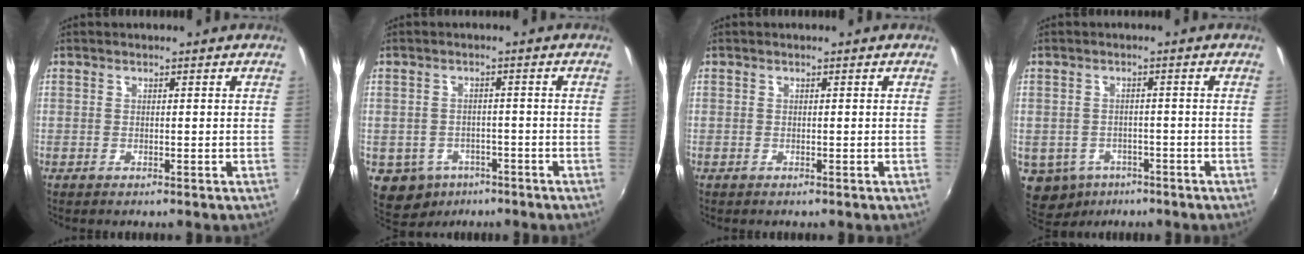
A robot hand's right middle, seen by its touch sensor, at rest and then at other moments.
{"total": 7.5, "force": [-4.0, 6.0, 2.2], "torque": [-0.065, -0.002, -0.051]}
{"total": 0.0}
{"total": 8.0, "force": [-4.1, 6.3, 2.6], "torque": [-0.079, -0.013, -0.052]}